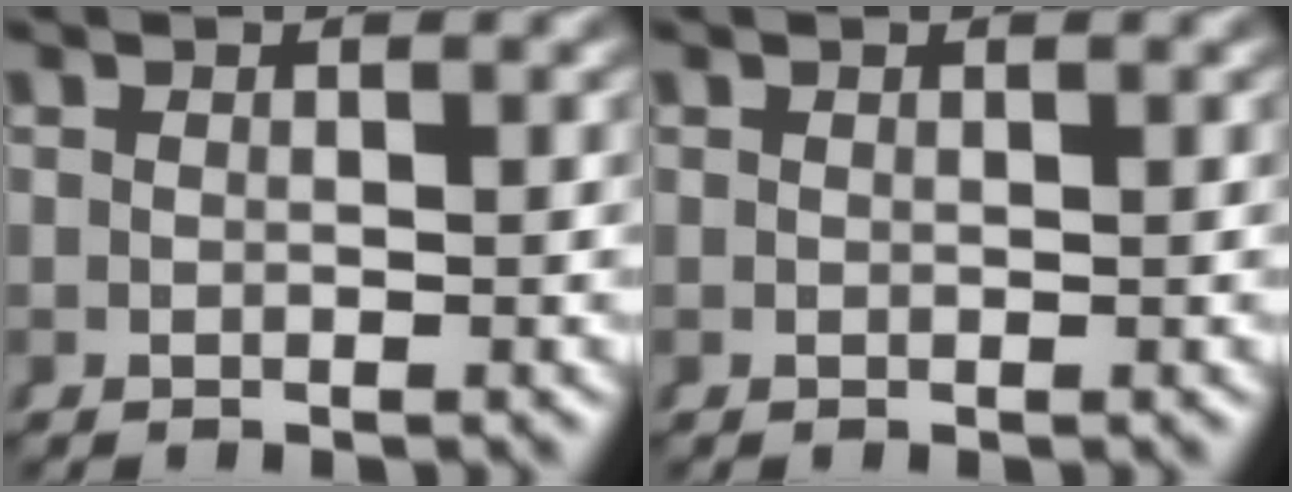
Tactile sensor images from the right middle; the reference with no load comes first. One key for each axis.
{"total": 0.0}